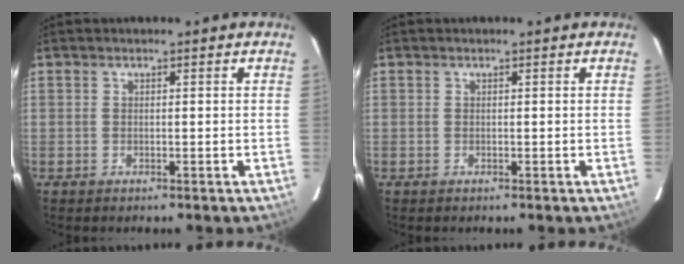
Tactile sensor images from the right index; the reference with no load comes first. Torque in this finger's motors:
{"motor_torque": [0.00, 0.00, 0.00, 0.00]}